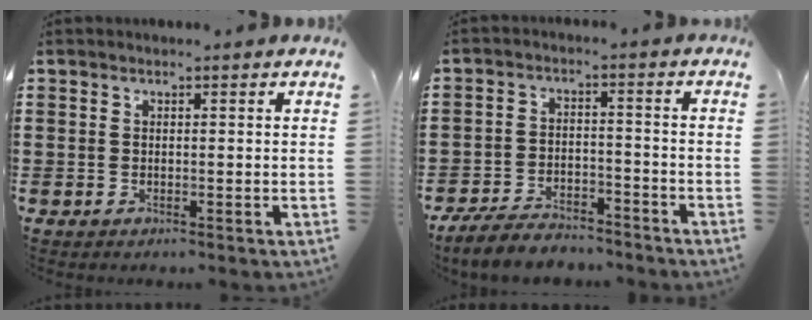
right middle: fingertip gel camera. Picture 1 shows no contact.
{"total": 5.4, "force": [-5.0, 1.2, 1.6], "torque": [-0.037, 0.008, -0.101]}